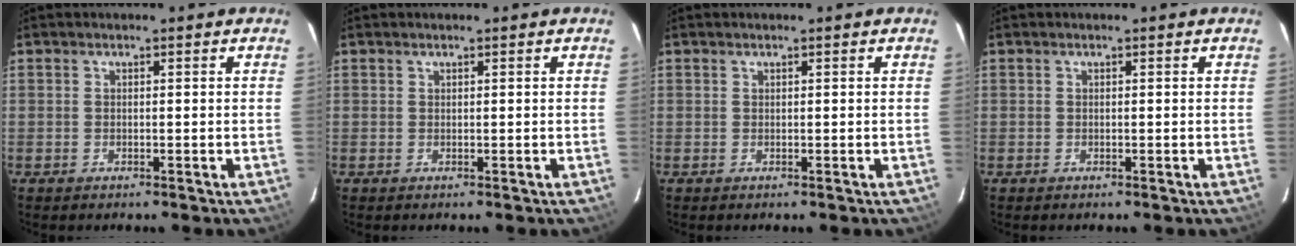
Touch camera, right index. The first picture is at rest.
{"total": 0.0}
{"total": 0.0}
{"total": 0.0}